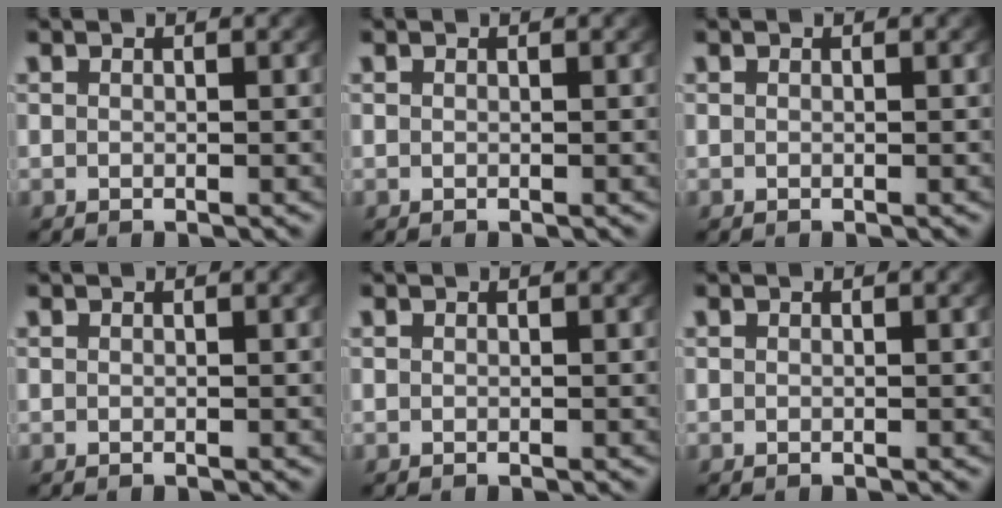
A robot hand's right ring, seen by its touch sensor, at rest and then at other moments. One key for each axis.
{"total": 0.0}
{"total": 0.0}
{"total": 0.0}
{"total": 0.0}
{"total": 0.0}